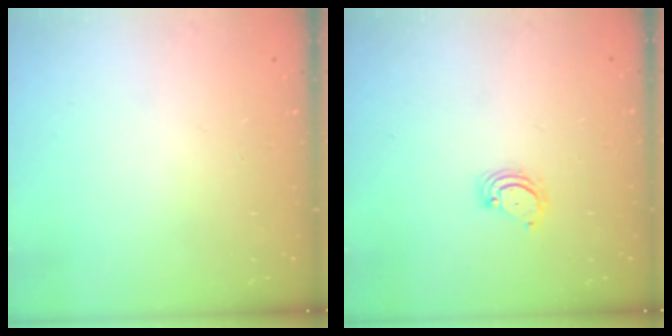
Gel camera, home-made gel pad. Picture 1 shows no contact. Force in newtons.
{"total": 3.2, "press": 3.2, "slide": 0.3}